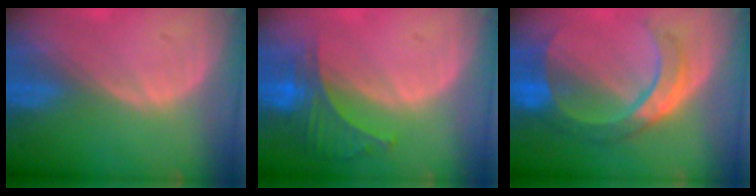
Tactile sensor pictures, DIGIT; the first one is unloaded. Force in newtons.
{"total": 6.3, "press": 5.9, "slide": 2.3}
{"total": 8.3, "press": 8.3, "slide": 0.5}